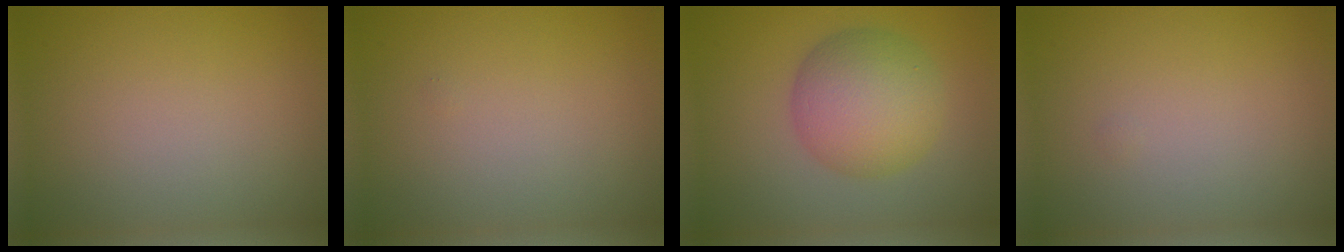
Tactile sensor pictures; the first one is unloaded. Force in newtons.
{"total": 0.0}
{"total": 6.9, "press": 6.9, "slide": 0.1}
{"total": 0.0}